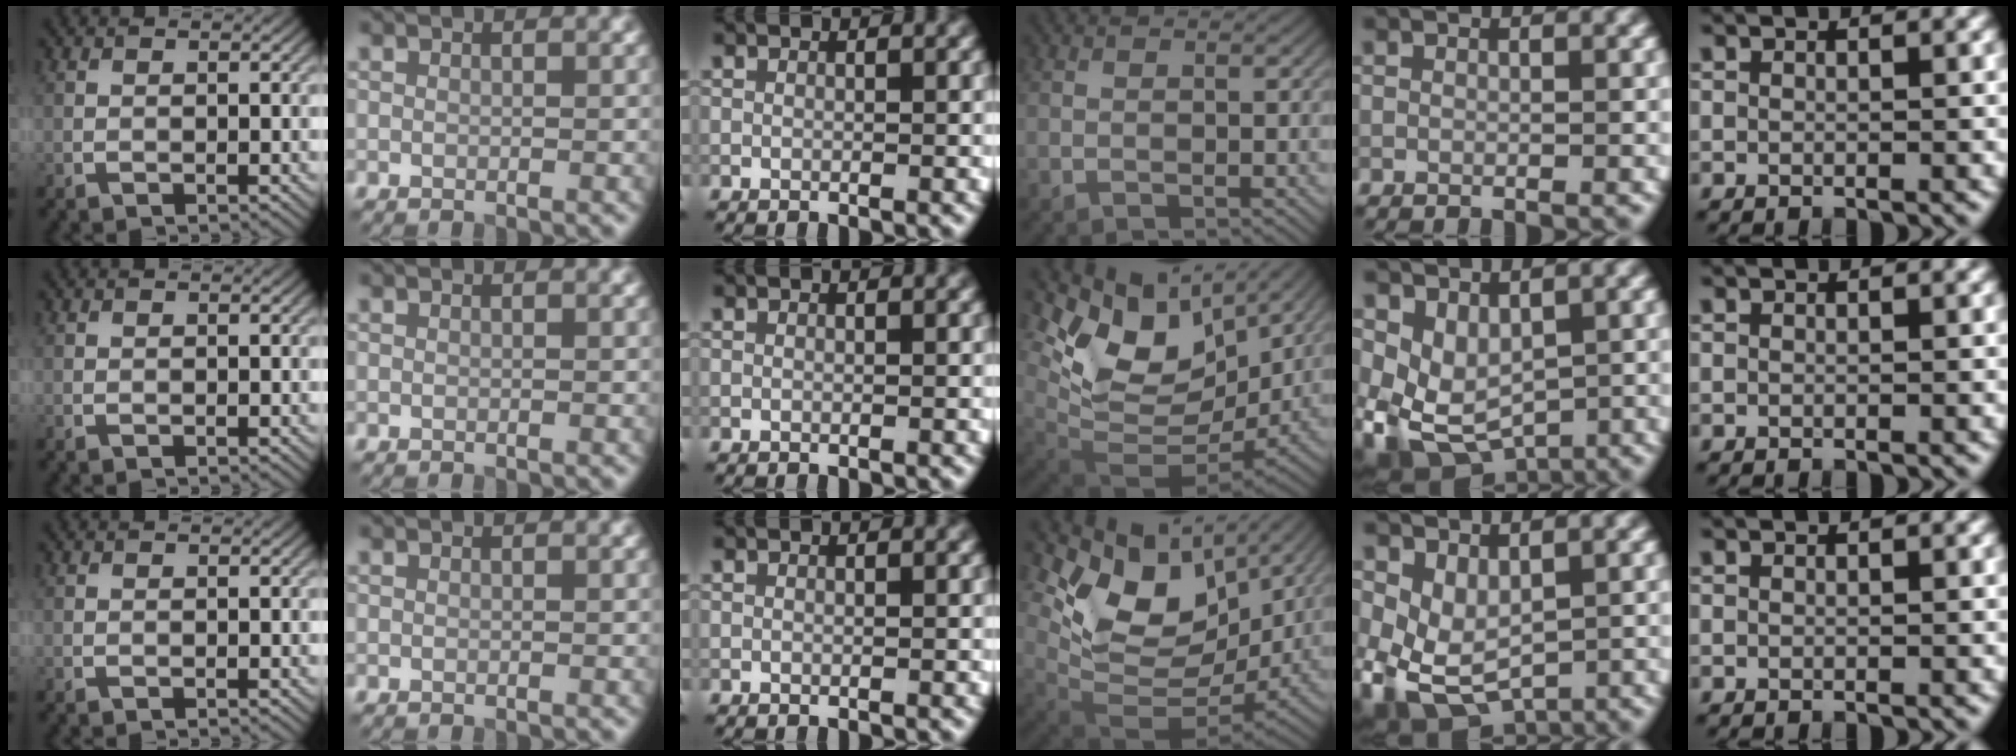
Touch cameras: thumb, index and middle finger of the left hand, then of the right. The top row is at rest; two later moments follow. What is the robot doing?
{"motion": "lift_and_place", "object": "coin"}